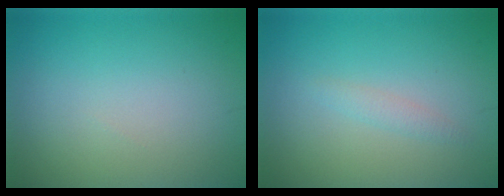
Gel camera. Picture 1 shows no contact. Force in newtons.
{"total": 1.0, "press": 1.0, "slide": 0.1}